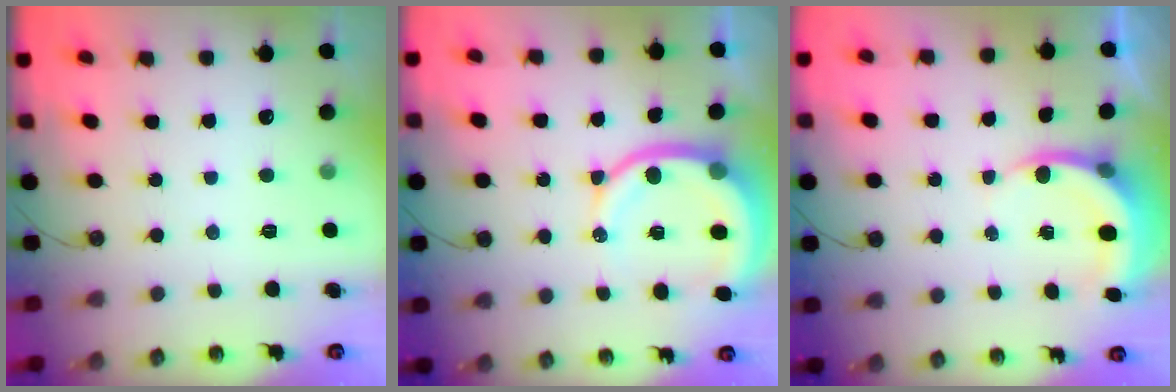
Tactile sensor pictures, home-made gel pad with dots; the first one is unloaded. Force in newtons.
{"total": 12.0, "press": 11.9, "slide": 1.6}
{"total": 4.4, "press": 4.3, "slide": 0.4}